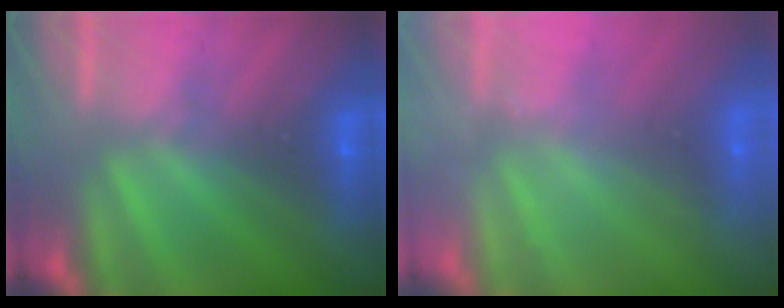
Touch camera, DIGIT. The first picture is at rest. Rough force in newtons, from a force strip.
{"total": 2.2}